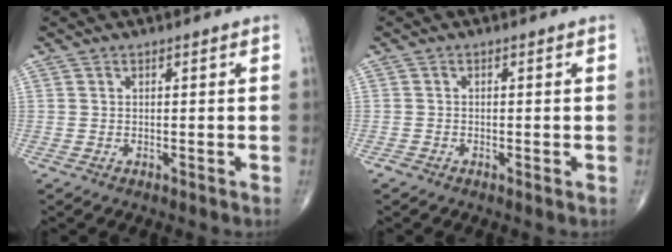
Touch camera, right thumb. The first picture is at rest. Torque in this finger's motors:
{"motor_torque": [0.57, 0.43, -0.08, -0.22, -0.02]}